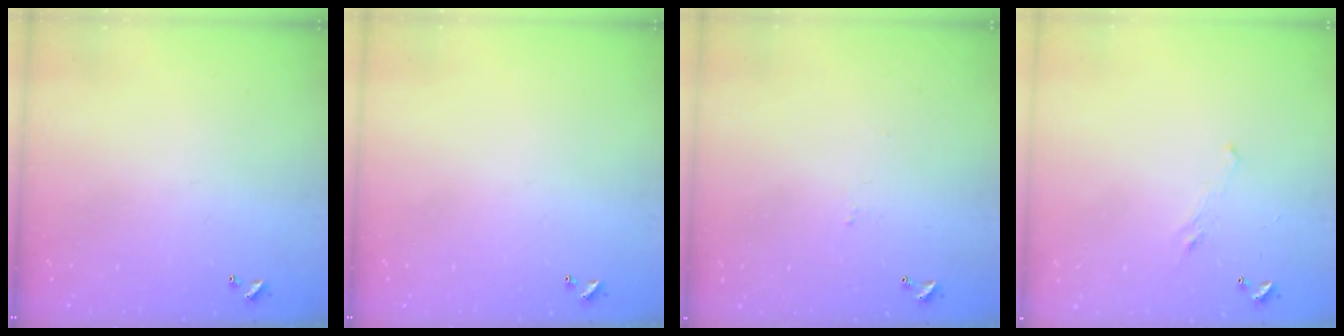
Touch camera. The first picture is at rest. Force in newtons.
{"total": 0.0}
{"total": 1.7, "press": 1.6, "slide": 0.3}
{"total": 0.8, "press": 0.1, "slide": 0.8}